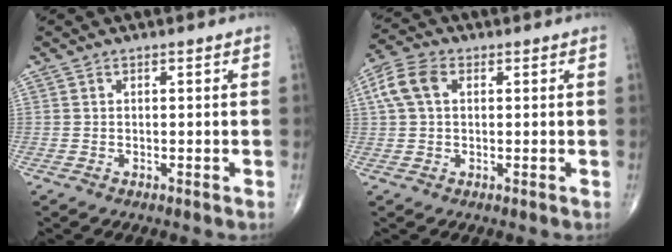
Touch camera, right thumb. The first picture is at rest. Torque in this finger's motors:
{"motor_torque": [0.23, 0.35, 0.71, 0.28, 0.21]}